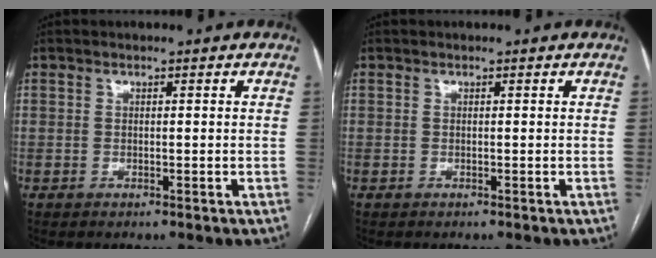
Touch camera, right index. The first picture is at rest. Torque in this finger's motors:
{"motor_torque": [0.00, 0.00, 0.00, 0.00]}